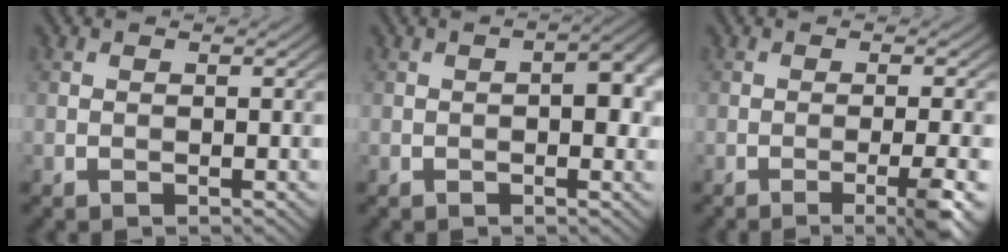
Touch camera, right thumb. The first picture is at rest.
{"total": 4.1, "force": [0.0, 1.9, 3.7], "torque": [-0.048, 0.004, -0.001]}
{"total": 4.9, "force": [-1.7, 0.6, 4.5], "torque": [-0.065, 0.009, -0.033]}